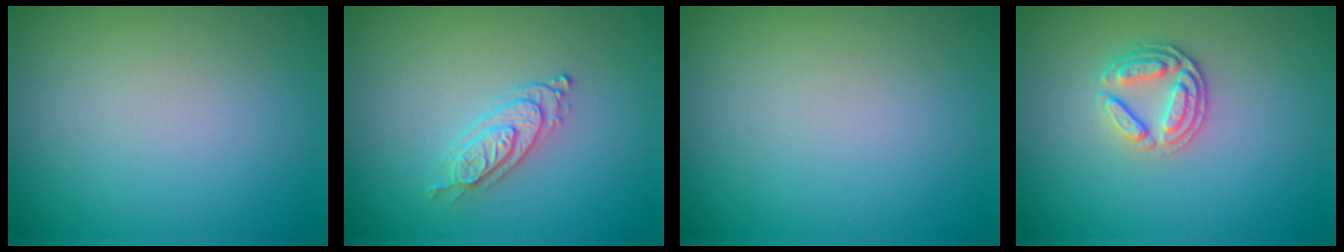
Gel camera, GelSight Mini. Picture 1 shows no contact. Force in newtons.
{"total": 2.3, "press": 2.1, "slide": 0.9}
{"total": 0.0}
{"total": 2.7, "press": 2.5, "slide": 1.0}